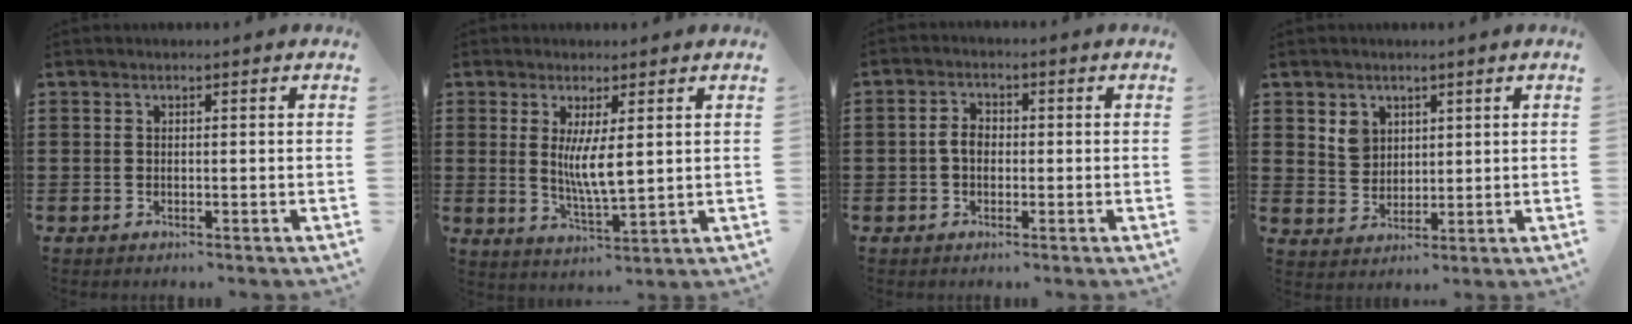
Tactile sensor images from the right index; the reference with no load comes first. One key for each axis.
{"total": 5.9, "fx": 1.1, "fy": 1.3, "fz": 5.6, "tx": -0.101, "ty": -0.008, "tz": 0.018}
{"total": 2.9, "fx": -0.4, "fy": 1.9, "fz": 2.1, "tx": -0.050, "ty": 0.001, "tz": -0.011}
{"total": 4.1, "fx": 2.2, "fy": 3.3, "fz": 0.8, "tx": -0.024, "ty": 0.009, "tz": 0.041}